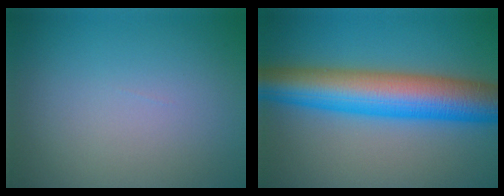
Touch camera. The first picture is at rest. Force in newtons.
{"total": 10.8, "press": 10.8, "slide": 0.0}